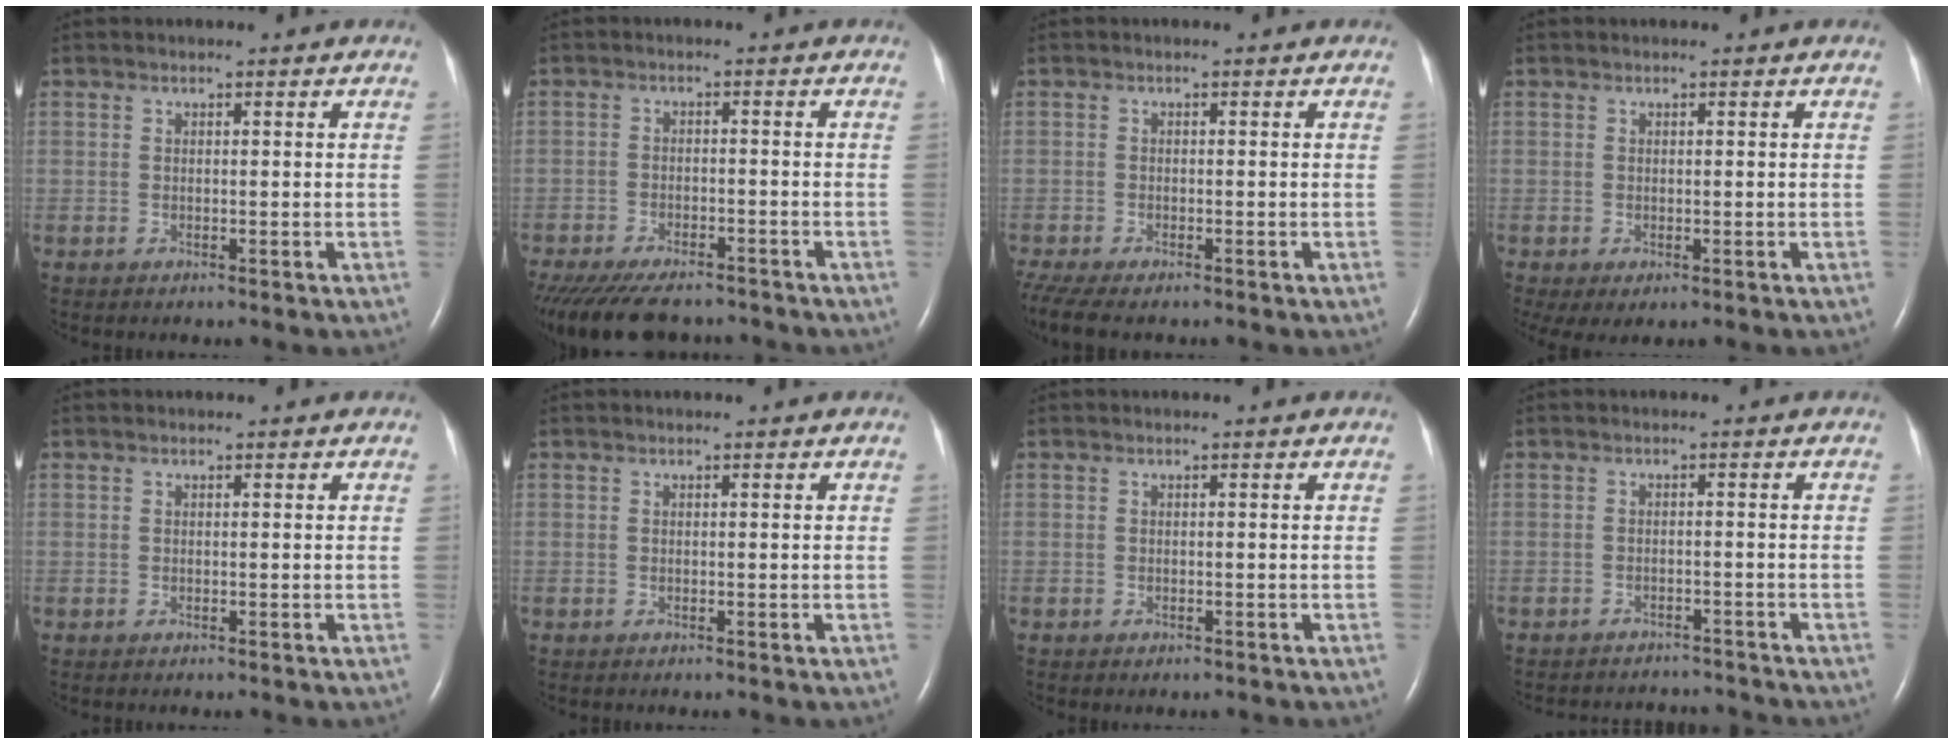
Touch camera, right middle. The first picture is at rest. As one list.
[{"total": 13.5, "force": [-11.4, 4.3, 5.9], "torque": [-0.132, -0.022, -0.164]}, {"total": 7.5, "force": [-5.8, 2.1, 4.2], "torque": [-0.089, -0.010, -0.097]}, {"total": 2.9, "force": [-1.3, 1.2, 2.2], "torque": [-0.039, -0.009, -0.014]}, {"total": 0.0}, {"total": 0.0}, {"total": 0.0}, {"total": 8.1, "force": [-7.8, 1.6, 0.9], "torque": [-0.017, 0.006, -0.095]}]